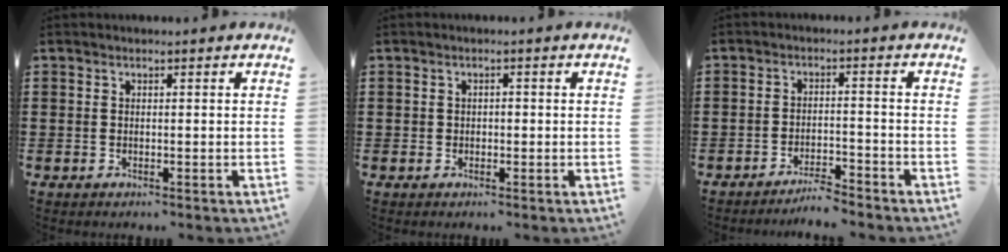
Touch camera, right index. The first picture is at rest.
{"total": 0.7, "force": [-0.2, 0.6, 0.3], "torque": [-0.009, 0.001, -0.004]}
{"total": 3.4, "force": [-3.4, -0.1, 0.7], "torque": [-0.018, 0.002, -0.070]}